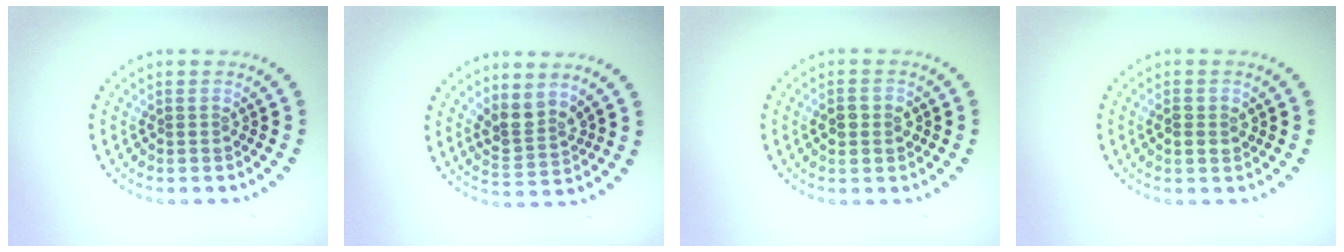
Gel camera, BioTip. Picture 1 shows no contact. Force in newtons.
{"total": 2.6, "press": 2.2, "slide": 1.5}
{"total": 1.9, "press": 1.9, "slide": 0.0}
{"total": 1.5, "press": 1.5, "slide": 0.3}